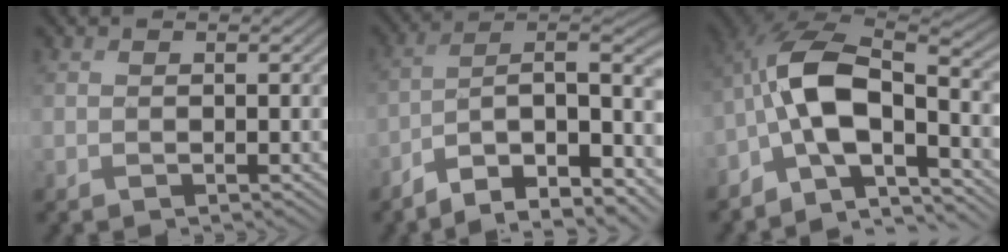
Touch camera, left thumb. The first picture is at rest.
{"total": 13.4, "force": [-6.0, 5.7, 10.5], "torque": [-0.170, -0.012, -0.101]}
{"total": 10.9, "force": [-3.9, 4.6, 9.1], "torque": [-0.170, 0.006, -0.091]}